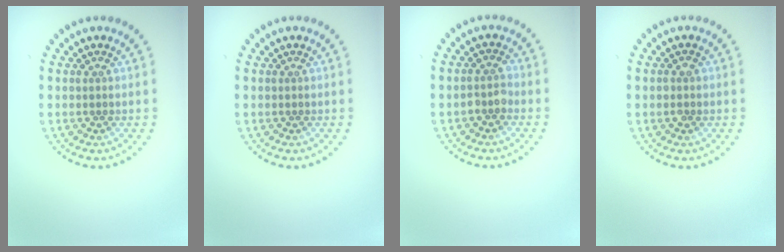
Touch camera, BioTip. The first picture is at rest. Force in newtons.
{"total": 0.0}
{"total": 1.4, "press": 1.3, "slide": 0.6}
{"total": 1.1, "press": 1.0, "slide": 0.3}